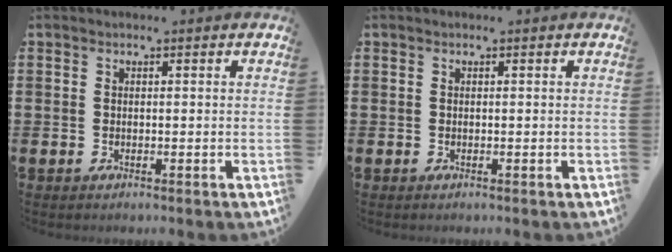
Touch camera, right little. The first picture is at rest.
{"total": 0.0}